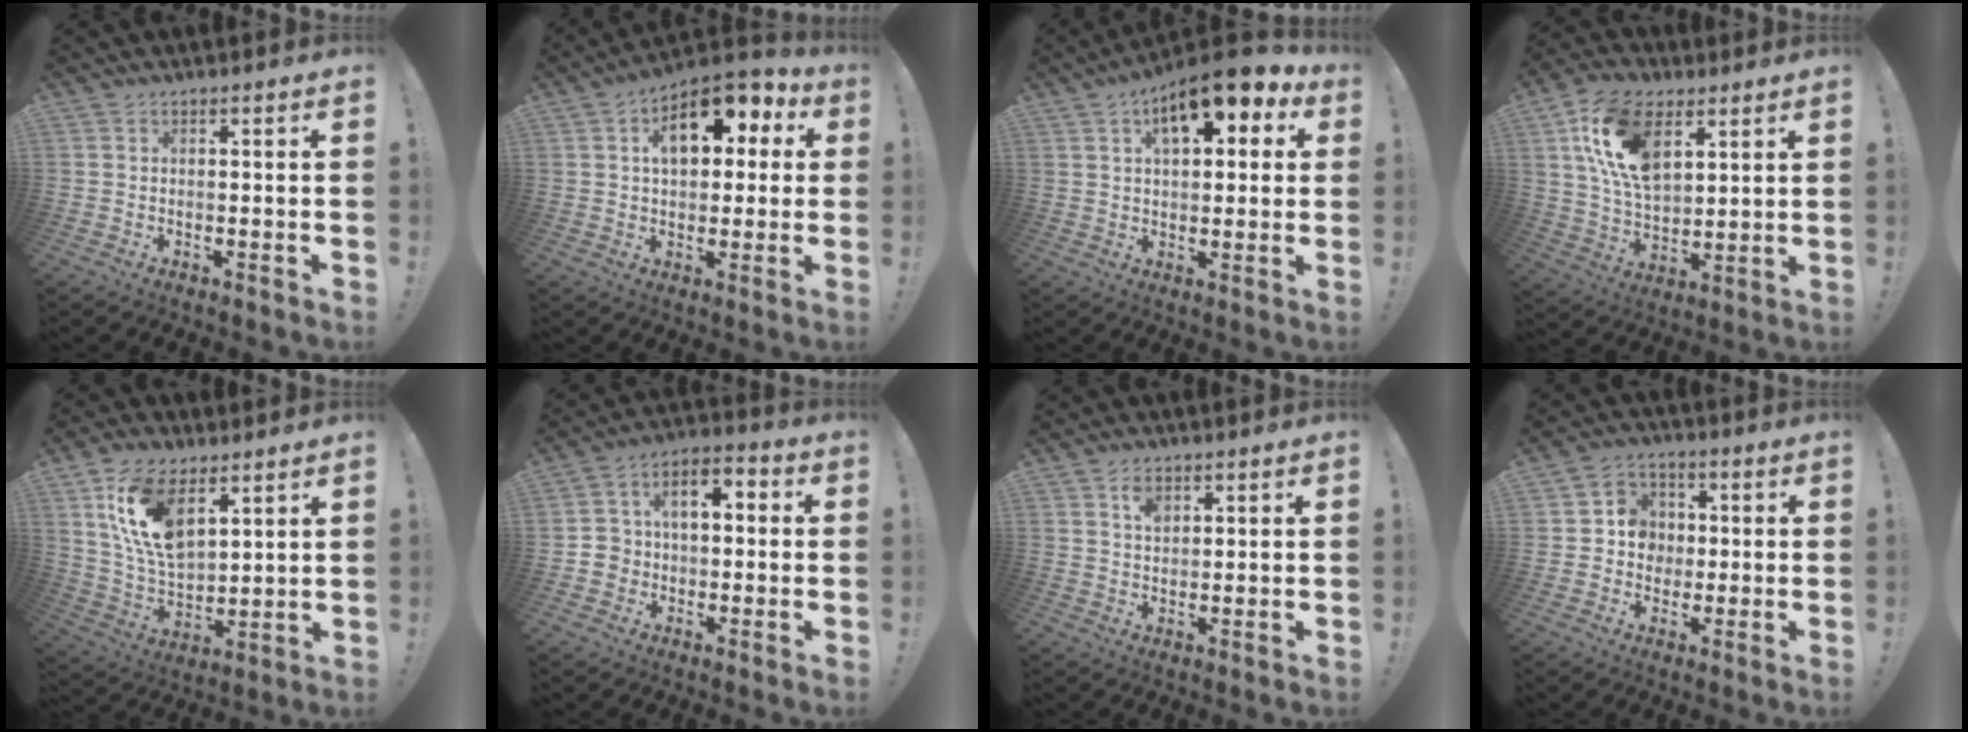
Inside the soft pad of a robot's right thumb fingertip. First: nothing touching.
{"total": 14.5, "force": [4.9, 8.9, 10.3], "torque": [-0.137, -0.012, 0.084]}
{"total": 12.6, "force": [6.1, 5.7, 9.4], "torque": [-0.133, -0.028, 0.102]}
{"total": 18.4, "force": [7.9, 11.1, 12.4], "torque": [-0.238, -0.024, 0.145]}
{"total": 16.2, "force": [8.4, 9.0, 10.6], "torque": [-0.212, -0.042, 0.153]}
{"total": 7.8, "force": [-0.9, 6.8, 3.9], "torque": [-0.060, 0.017, -0.013]}
{"total": 3.6, "force": [1.9, 2.2, 2.2], "torque": [-0.027, -0.009, 0.029]}
{"total": 8.0, "force": [-0.4, 7.6, 2.2], "torque": [-0.026, 0.007, -0.003]}